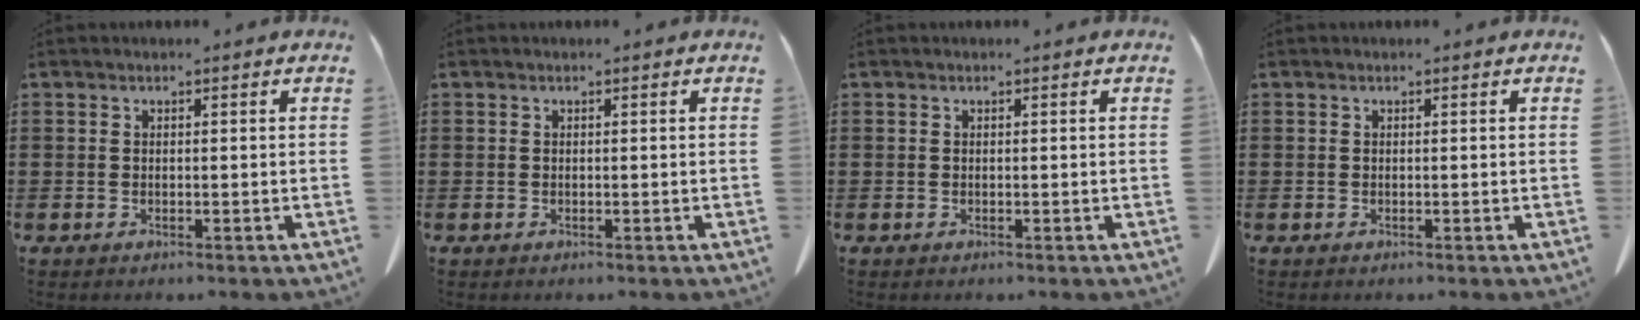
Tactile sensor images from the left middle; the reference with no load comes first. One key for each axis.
{"total": 0.0}
{"total": 0.0}
{"total": 0.0}